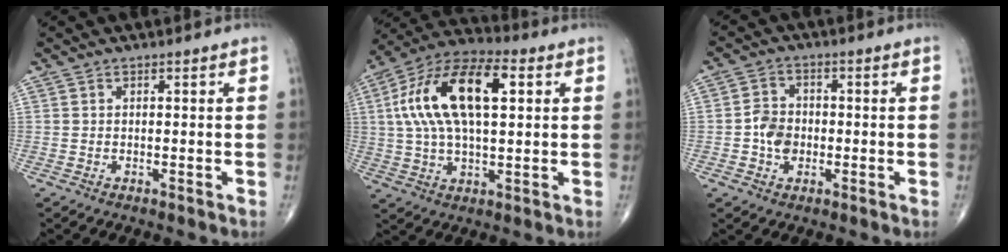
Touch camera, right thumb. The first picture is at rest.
{"total": 19.1, "force": [4.2, 8.9, 16.4], "torque": [-0.309, 0.024, 0.067]}
{"total": 5.5, "force": [-1.1, 4.3, 3.2], "torque": [-0.041, 0.012, -0.026]}